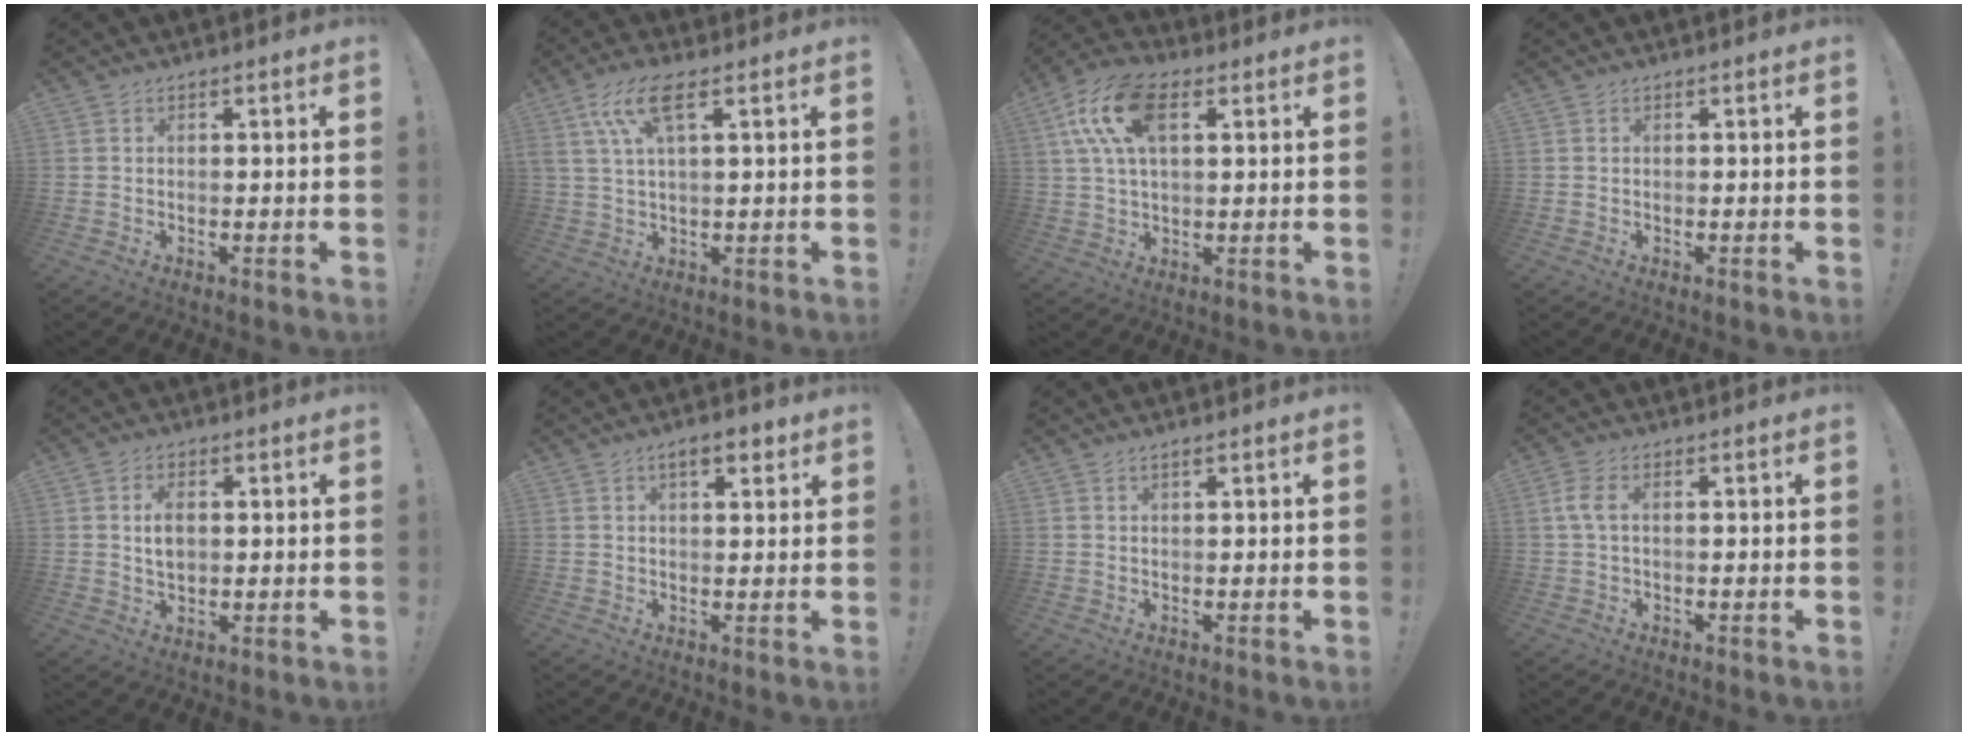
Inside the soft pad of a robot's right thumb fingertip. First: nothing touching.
{"total": 9.2, "force": [4.1, 2.4, 7.8], "torque": [-0.156, 0.000, 0.080]}
{"total": 14.9, "force": [5.2, 8.0, 11.5], "torque": [-0.216, -0.003, 0.096]}
{"total": 0.0}
{"total": 5.3, "force": [0.9, 3.4, 3.9], "torque": [-0.051, -0.001, 0.012]}
{"total": 5.1, "force": [2.8, 2.0, 3.8], "torque": [-0.047, -0.011, 0.044]}
{"total": 1.1, "force": [0.8, 0.0, 0.7], "torque": [-0.016, 0.000, 0.014]}
{"total": 3.6, "force": [0.6, 1.5, 3.3], "torque": [-0.069, 0.004, 0.010]}